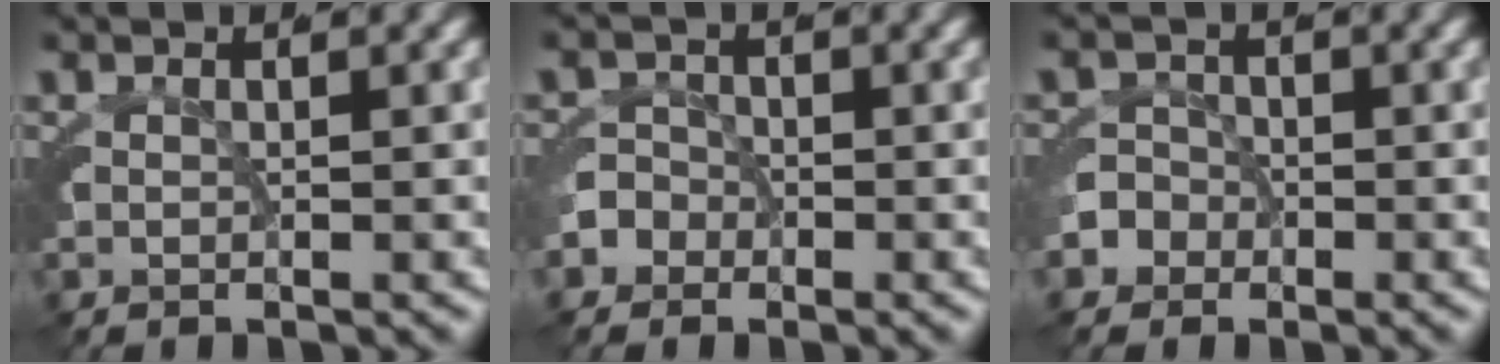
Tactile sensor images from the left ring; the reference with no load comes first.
{"total": 2.9, "force": [-1.3, 2.5, 0.3], "torque": [-0.019, -0.003, -0.029]}
{"total": 3.3, "force": [-1.4, 2.9, 0.4], "torque": [-0.023, -0.006, -0.030]}